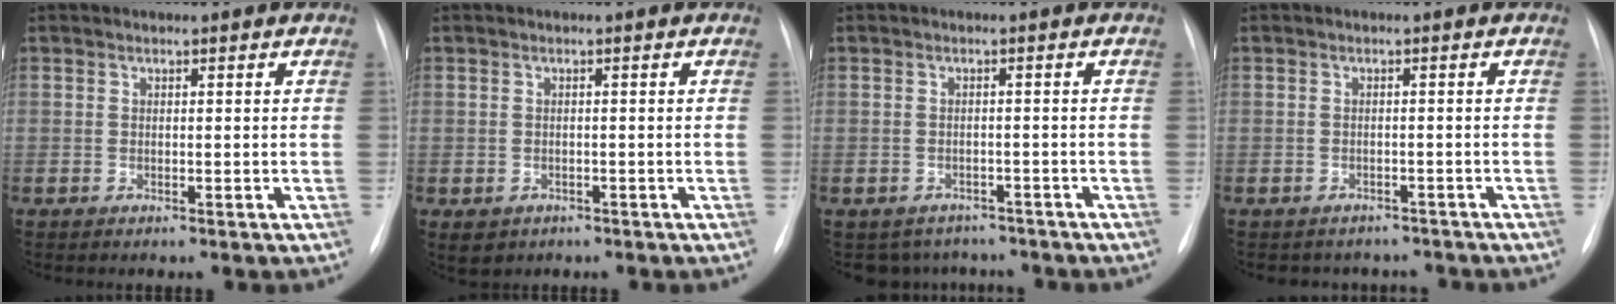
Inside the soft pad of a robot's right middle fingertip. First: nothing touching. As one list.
[{"total": 2.9, "force": [-1.6, 2.4, 0.7], "torque": [-0.006, 0.000, -0.017]}, {"total": 5.3, "force": [-4.5, 2.8, -0.1], "torque": [0.009, 0.014, -0.056]}, {"total": 5.4, "force": [-4.7, 2.5, 0.0], "torque": [0.004, 0.014, -0.051]}]